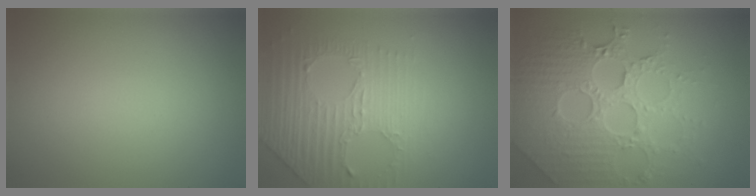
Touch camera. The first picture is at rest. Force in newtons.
{"total": 4.4, "press": 3.1, "slide": 3.1}
{"total": 8.1, "press": 5.8, "slide": 5.6}